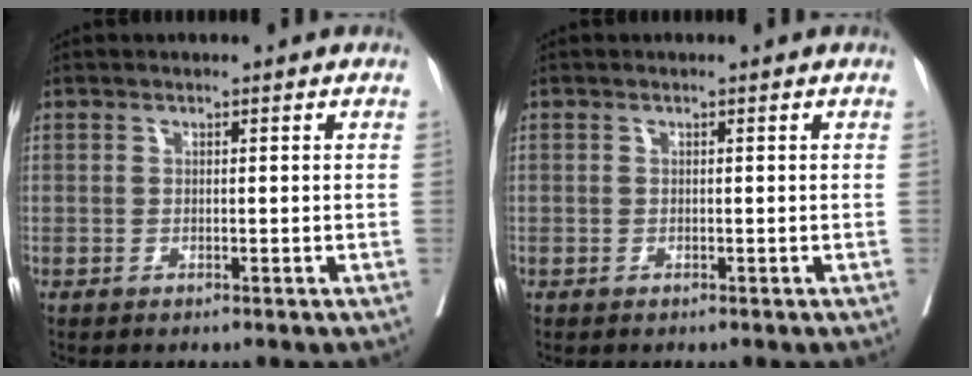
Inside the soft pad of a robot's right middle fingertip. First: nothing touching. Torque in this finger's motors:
{"motor_torque": [1.03, -1.11, -0.19, -0.21]}